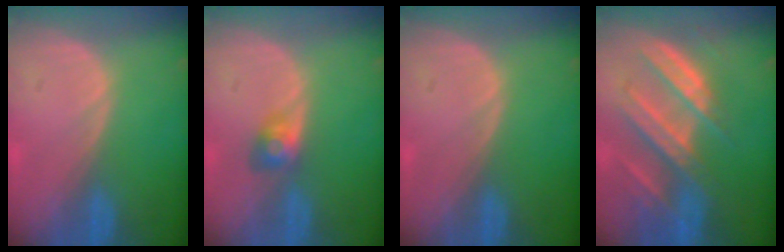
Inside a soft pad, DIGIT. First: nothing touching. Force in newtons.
{"total": 2.9, "press": 2.7, "slide": 1.2}
{"total": 0.0}
{"total": 9.0, "press": 8.2, "slide": 3.6}